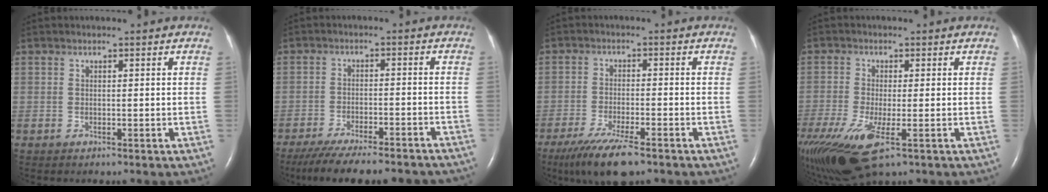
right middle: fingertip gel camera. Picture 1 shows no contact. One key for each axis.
{"total": 18.7, "fx": -16.5, "fy": 2.9, "fz": 8.4, "tx": -0.132, "ty": -0.027, "tz": -0.224}
{"total": 9.0, "fx": -6.4, "fy": 1.5, "fz": 6.2, "tx": -0.113, "ty": -0.023, "tz": -0.107}
{"total": 13.3, "fx": -6.9, "fy": 4.6, "fz": 10.5, "tx": -0.242, "ty": -0.039, "tz": -0.115}